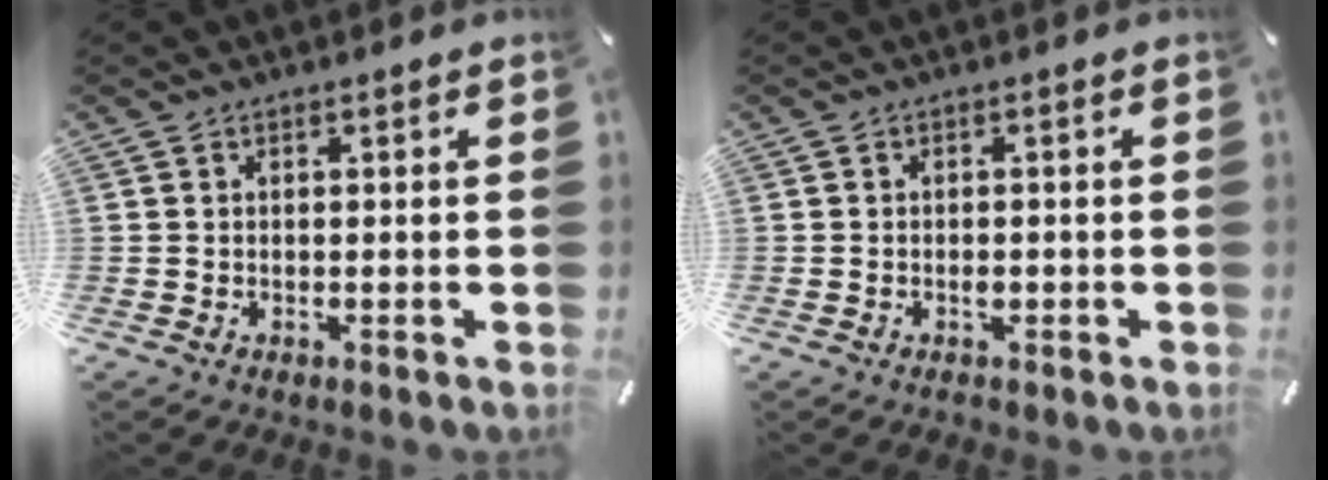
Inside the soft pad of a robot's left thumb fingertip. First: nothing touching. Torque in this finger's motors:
{"motor_torque": [-0.03, 0.03, -0.06, 0.06, 0.00]}